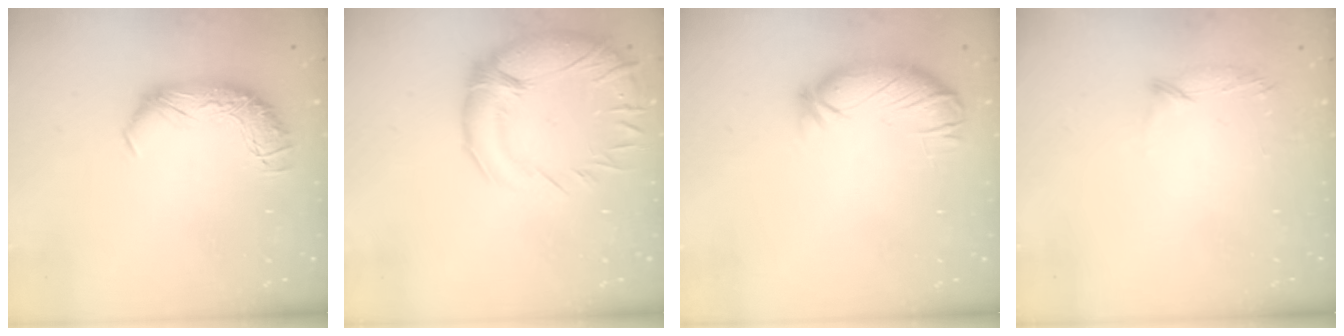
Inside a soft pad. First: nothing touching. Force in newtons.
{"total": 4.6, "press": 3.2, "slide": 3.4}
{"total": 2.7, "press": 2.6, "slide": 0.9}
{"total": 6.5, "press": 6.4, "slide": 0.9}